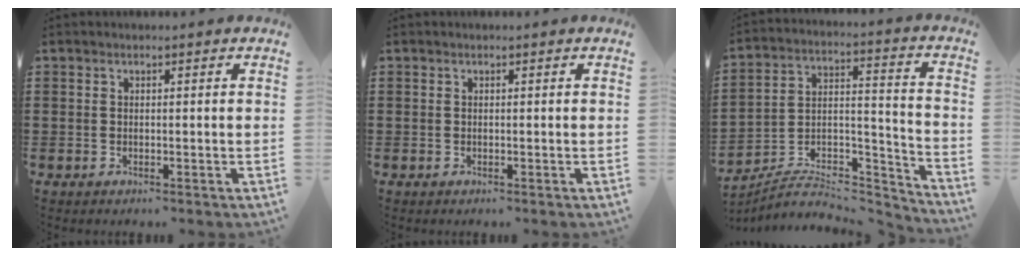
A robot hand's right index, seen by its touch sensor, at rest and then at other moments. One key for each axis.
{"total": 0.0}
{"total": 5.9, "fx": -5.3, "fy": 2.0, "fz": 1.6, "tx": -0.029, "ty": 0.005, "tz": -0.104}